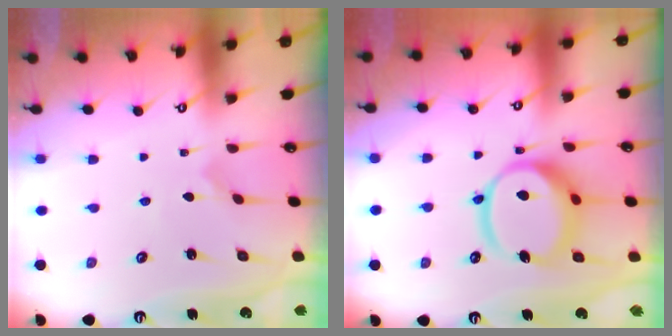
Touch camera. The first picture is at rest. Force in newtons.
{"total": 15.2, "press": 15.1, "slide": 1.8}